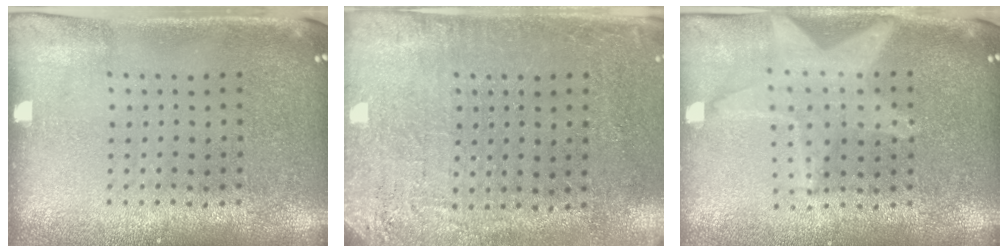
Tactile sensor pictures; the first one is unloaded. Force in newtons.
{"total": 2.7, "press": 2.3, "slide": 1.3}
{"total": 1.9, "press": 1.7, "slide": 0.9}